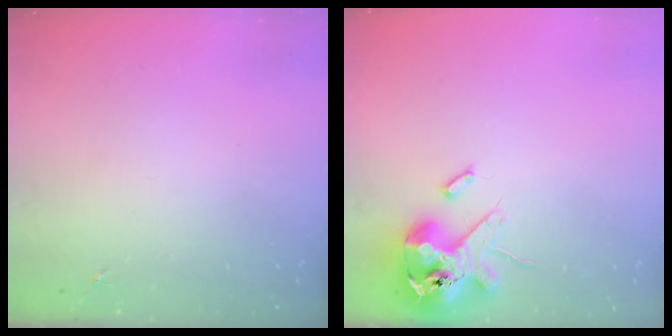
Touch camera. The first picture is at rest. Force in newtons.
{"total": 14.2, "press": 14.0, "slide": 2.4}